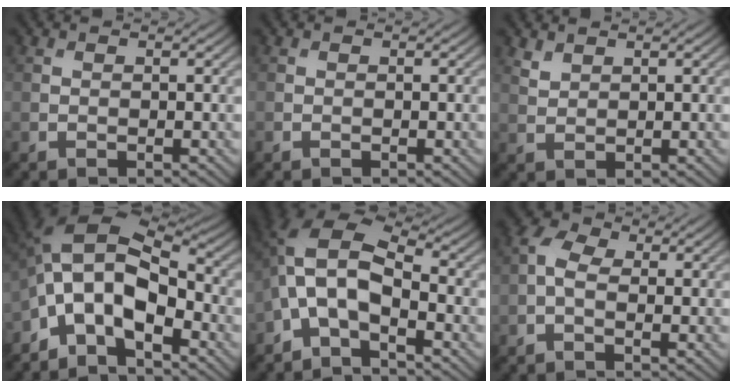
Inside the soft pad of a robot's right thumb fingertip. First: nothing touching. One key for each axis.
{"total": 0.0}
{"total": 1.7, "fx": 1.4, "fy": 0.7, "fz": 0.6, "tx": -0.022, "ty": -0.001, "tz": 0.036}
{"total": 11.6, "fx": -4.1, "fy": 6.0, "fz": 9.0, "tx": -0.179, "ty": 0.003, "tz": -0.092}
{"total": 8.5, "fx": -2.8, "fy": 4.2, "fz": 6.9, "tx": -0.142, "ty": 0.009, "tz": -0.071}
{"total": 3.6, "fx": -0.2, "fy": 2.2, "fz": 2.9, "tx": -0.067, "ty": 0.008, "tz": -0.017}